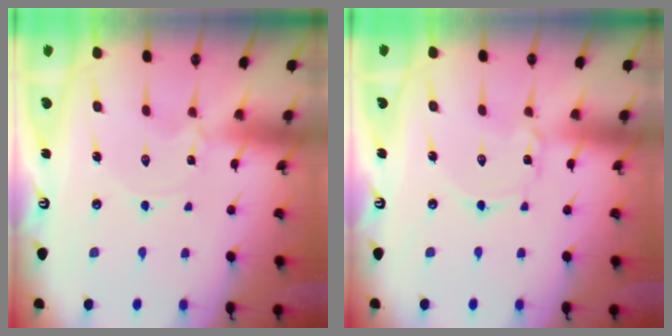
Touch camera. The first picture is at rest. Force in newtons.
{"total": 2.1, "press": 2.1, "slide": 0.1}